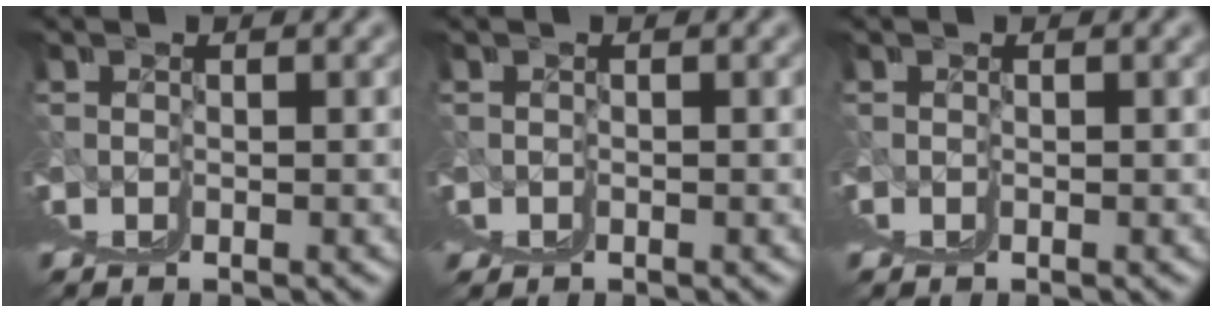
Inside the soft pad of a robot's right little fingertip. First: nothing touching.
{"total": 1.0, "force": [0.7, 0.5, 0.5], "torque": [-0.006, 0.002, 0.010]}
{"total": 0.0}